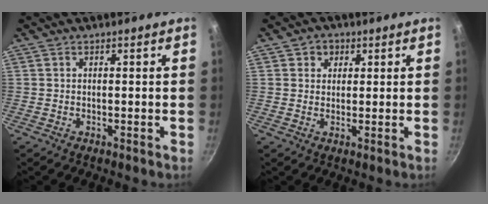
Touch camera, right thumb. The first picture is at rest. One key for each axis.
{"total": 3.0, "fx": 1.1, "fy": 2.7, "fz": 0.8, "tx": 0.008, "ty": -0.001, "tz": 0.013}